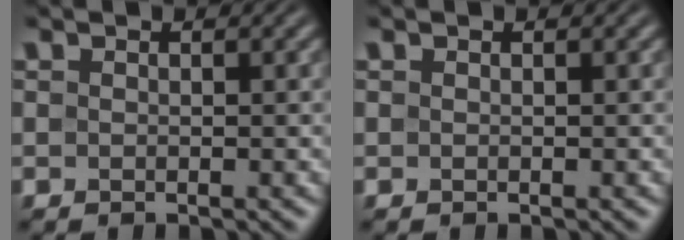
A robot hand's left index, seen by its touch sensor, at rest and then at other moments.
{"total": 0.0}